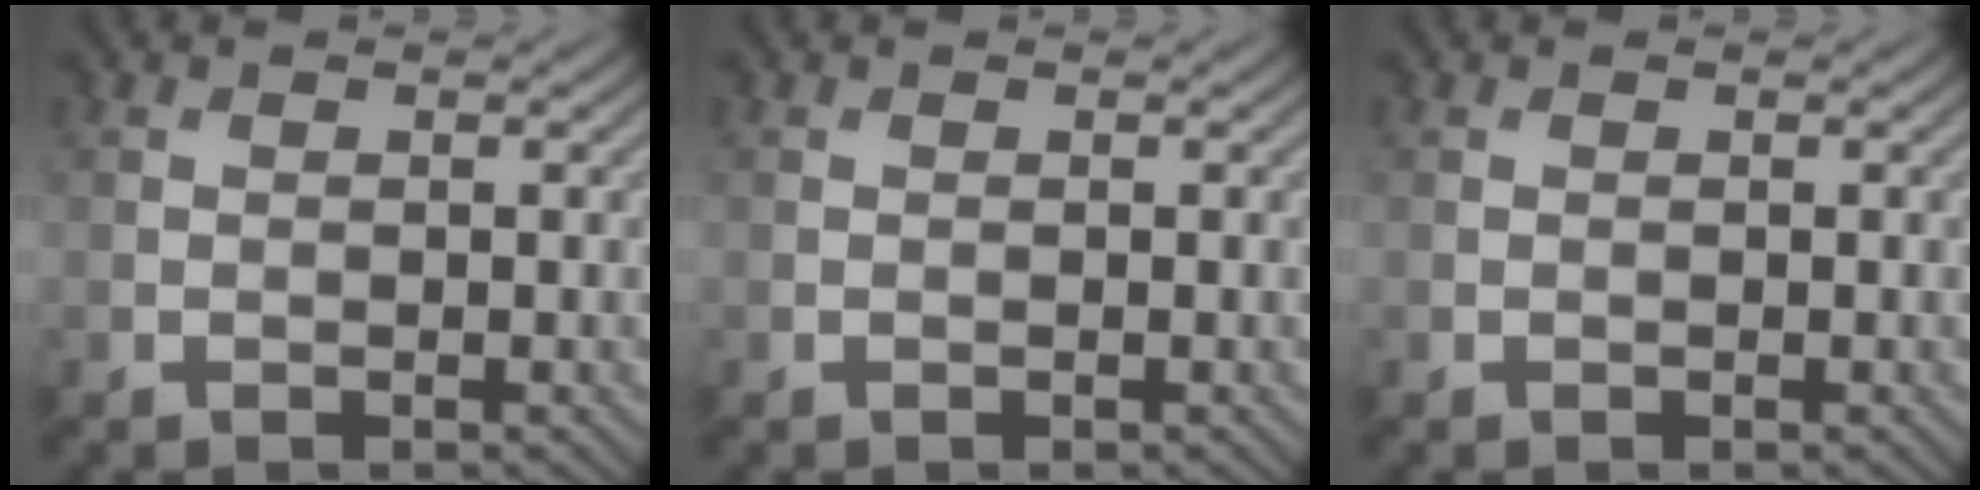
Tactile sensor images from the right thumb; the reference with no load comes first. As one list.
[{"total": 0.0}, {"total": 0.0}]